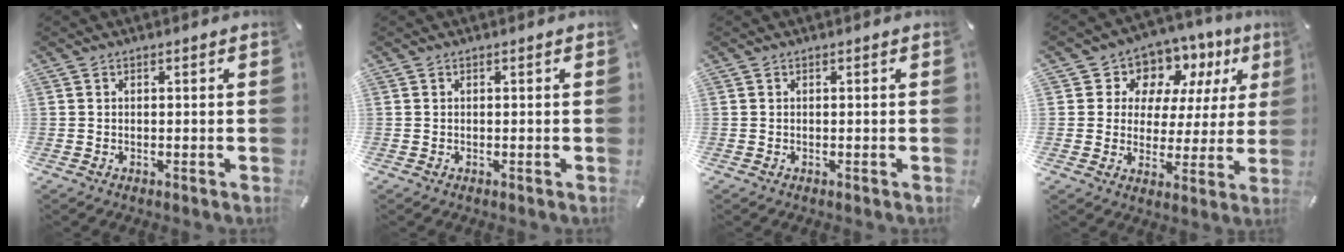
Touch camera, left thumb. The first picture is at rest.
{"total": 0.0}
{"total": 0.0}
{"total": 9.0, "force": [5.5, 7.0, 1.3], "torque": [-0.034, -0.053, 0.104]}